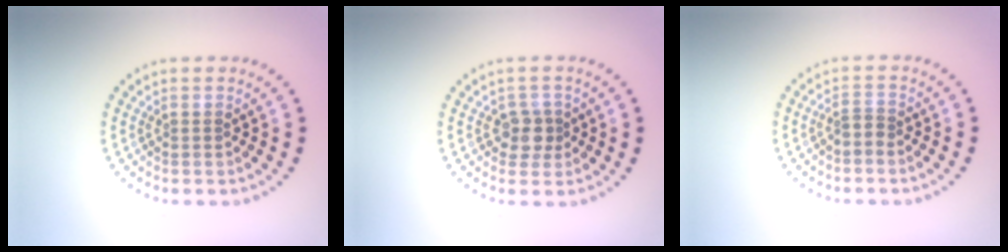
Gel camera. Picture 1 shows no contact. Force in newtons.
{"total": 2.1, "press": 1.7, "slide": 1.1}
{"total": 1.2, "press": 0.7, "slide": 1.0}